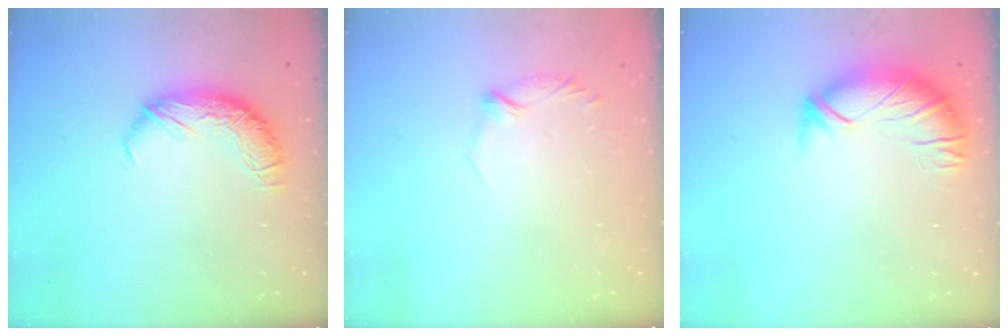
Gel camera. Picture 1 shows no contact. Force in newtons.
{"total": 5.7, "press": 5.6, "slide": 1.0}
{"total": 3.0, "press": 1.8, "slide": 2.5}